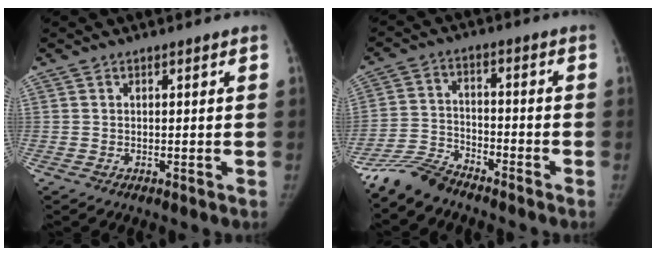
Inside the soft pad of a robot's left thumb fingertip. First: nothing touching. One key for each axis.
{"total": 7.7, "fx": -7.1, "fy": 2.5, "fz": 1.8, "tx": -0.035, "ty": 0.031, "tz": -0.144}